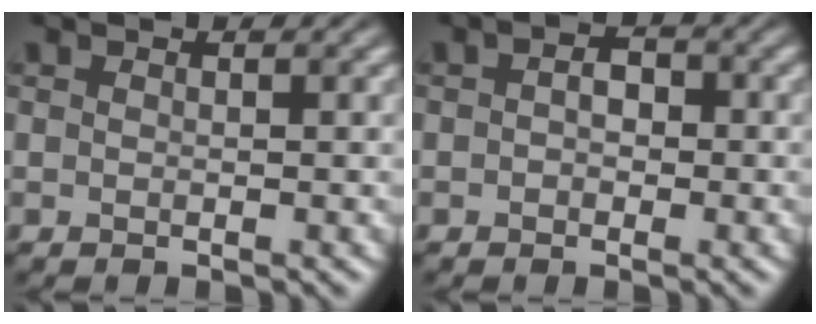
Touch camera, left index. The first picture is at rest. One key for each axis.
{"total": 1.9, "fx": 0.0, "fy": 1.4, "fz": 1.3, "tx": -0.021, "ty": 0.003, "tz": -0.006}